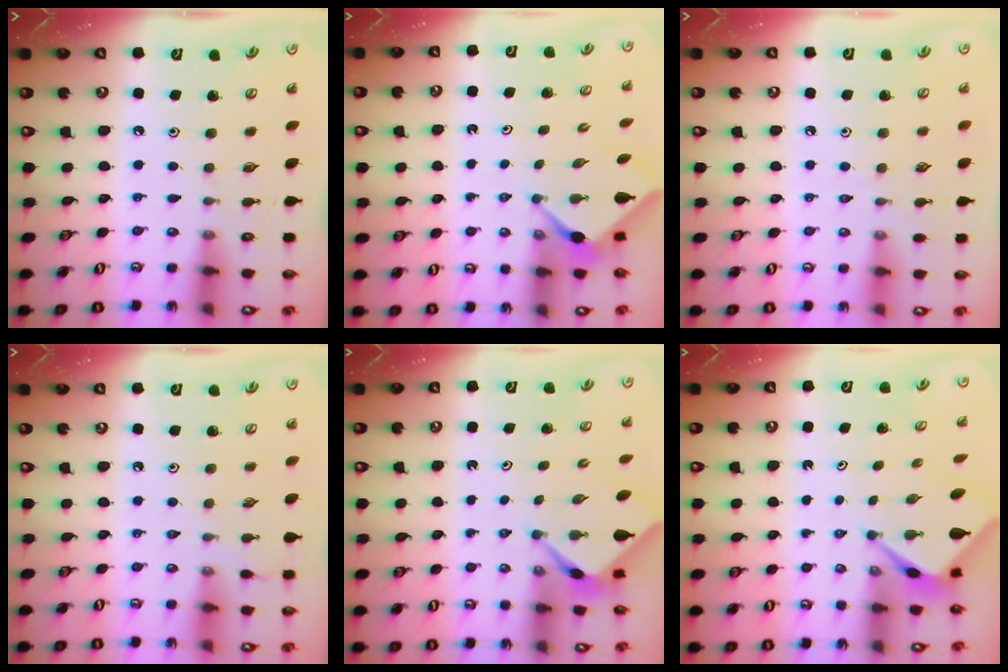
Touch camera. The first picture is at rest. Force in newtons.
{"total": 2.5, "press": 2.4, "slide": 0.3}
{"total": 3.1, "press": 3.0, "slide": 0.6}
{"total": 2.9, "press": 2.9, "slide": 0.5}
{"total": 2.3, "press": 2.3, "slide": 0.3}
{"total": 2.5, "press": 2.5, "slide": 0.2}